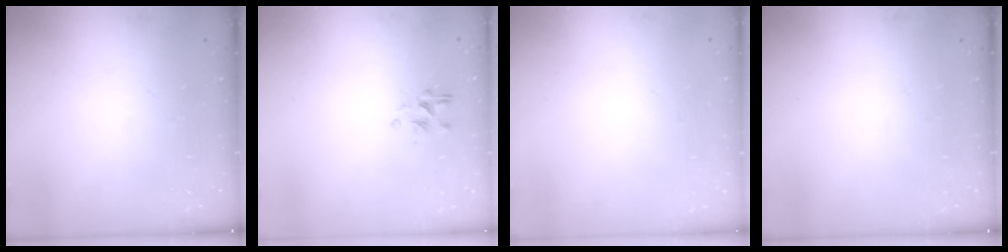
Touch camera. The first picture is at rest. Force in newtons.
{"total": 2.2, "press": 2.0, "slide": 0.9}
{"total": 1.9, "press": 1.9, "slide": 0.2}
{"total": 0.0}